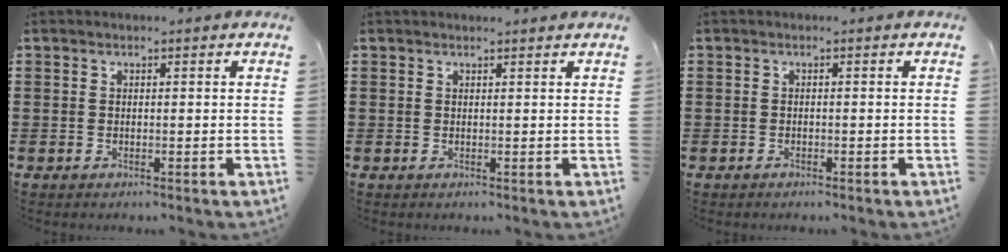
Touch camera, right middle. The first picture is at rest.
{"total": 0.6, "force": [0.6, 0.0, 0.0], "torque": [-0.002, -0.003, 0.012]}
{"total": 0.5, "force": [-0.5, 0.3, 0.0], "torque": [-0.002, -0.003, -0.009]}